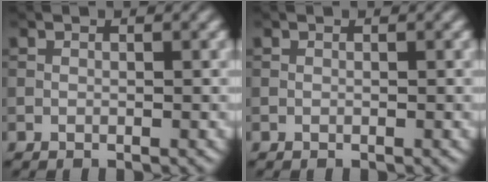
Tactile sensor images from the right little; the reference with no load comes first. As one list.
[{"total": 0.0}]